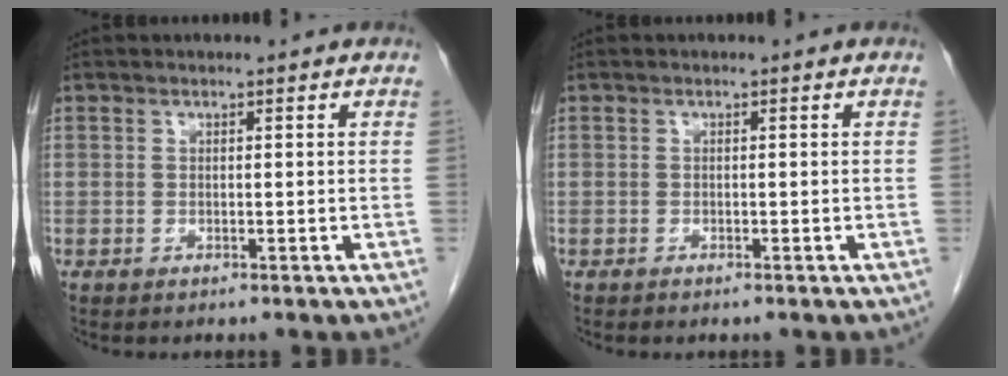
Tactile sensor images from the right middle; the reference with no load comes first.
{"total": 0.0}